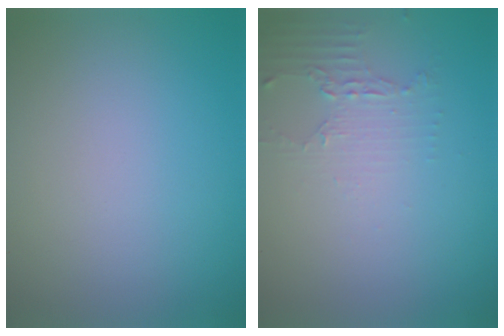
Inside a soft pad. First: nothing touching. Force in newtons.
{"total": 2.1, "press": 1.5, "slide": 1.4}